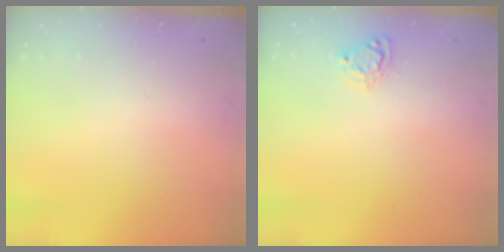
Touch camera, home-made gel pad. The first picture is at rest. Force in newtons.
{"total": 6.8, "press": 6.8, "slide": 0.5}